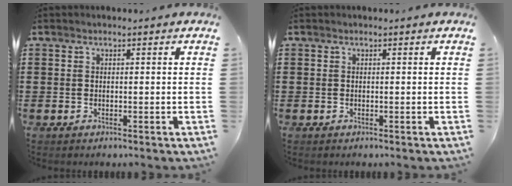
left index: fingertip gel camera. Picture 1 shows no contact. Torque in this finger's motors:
{"motor_torque": [0.00, 0.00, -0.01, 0.00]}